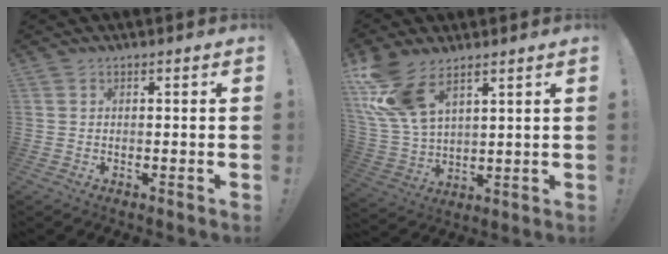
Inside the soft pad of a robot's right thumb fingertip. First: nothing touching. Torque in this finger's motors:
{"motor_torque": [0.31, 0.52, 0.53, 0.25, 0.13]}